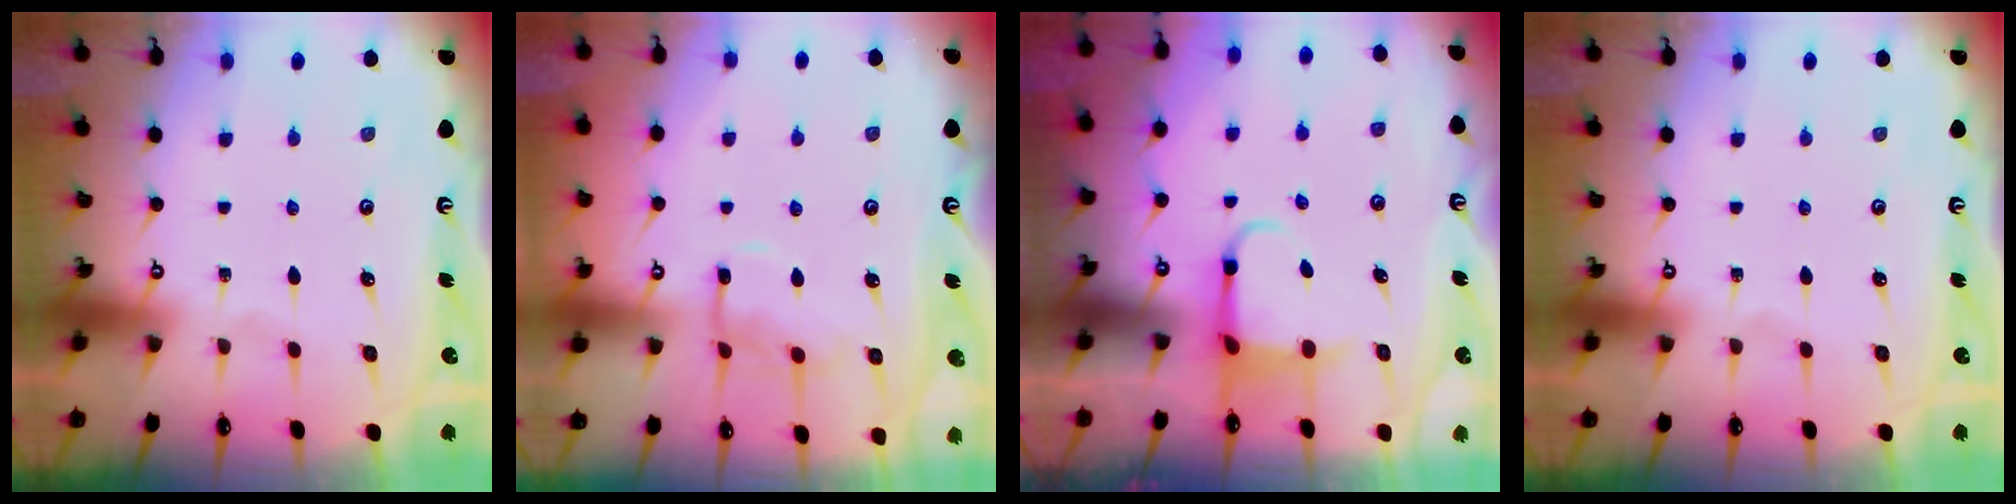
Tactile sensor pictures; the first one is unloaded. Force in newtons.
{"total": 9.6, "press": 9.6, "slide": 0.7}
{"total": 4.4, "press": 4.3, "slide": 0.9}
{"total": 0.0}